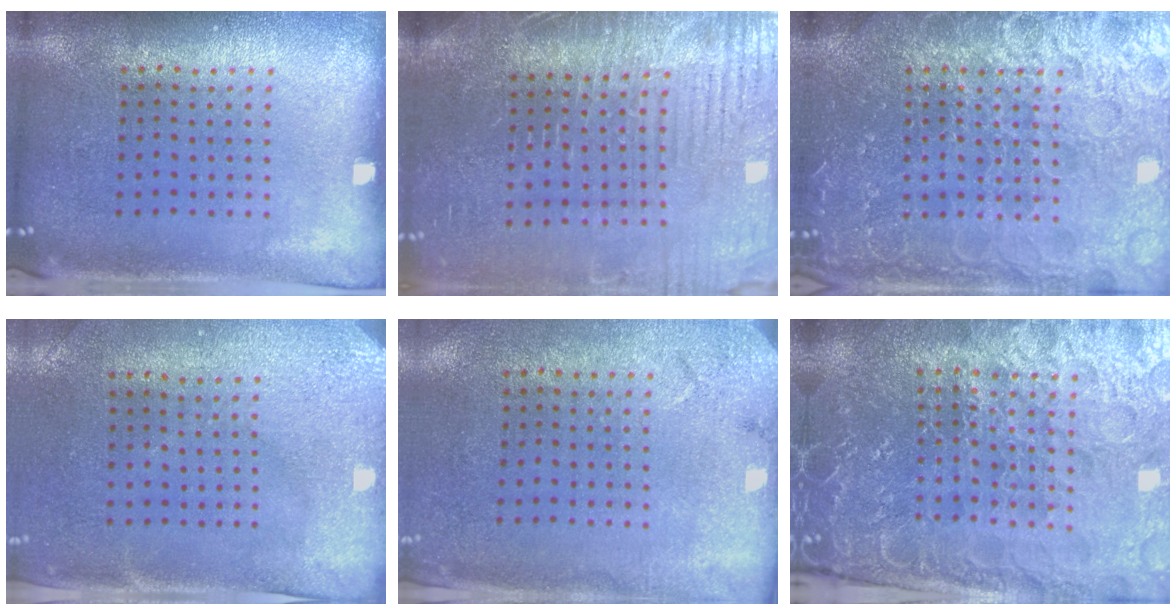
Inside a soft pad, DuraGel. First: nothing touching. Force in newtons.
{"total": 4.2, "press": 3.9, "slide": 1.5}
{"total": 6.7, "press": 6.7, "slide": 0.8}
{"total": 3.0, "press": 2.3, "slide": 1.9}
{"total": 2.7, "press": 2.2, "slide": 1.6}
{"total": 4.7, "press": 4.5, "slide": 1.2}